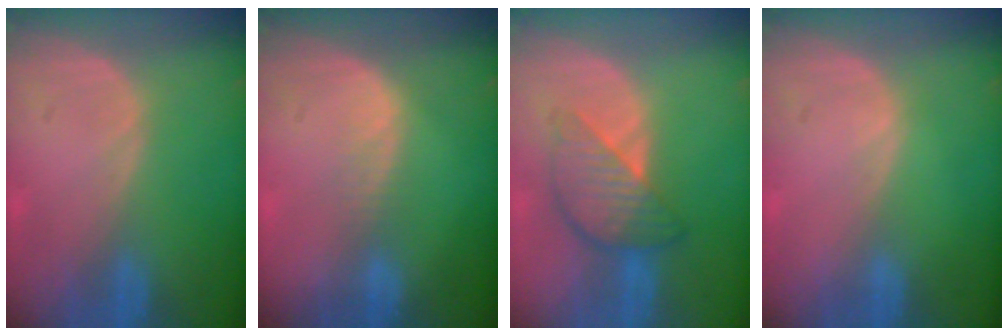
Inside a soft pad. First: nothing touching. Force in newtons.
{"total": 1.6, "press": 1.6, "slide": 0.1}
{"total": 6.2, "press": 6.2, "slide": 0.4}
{"total": 0.0}